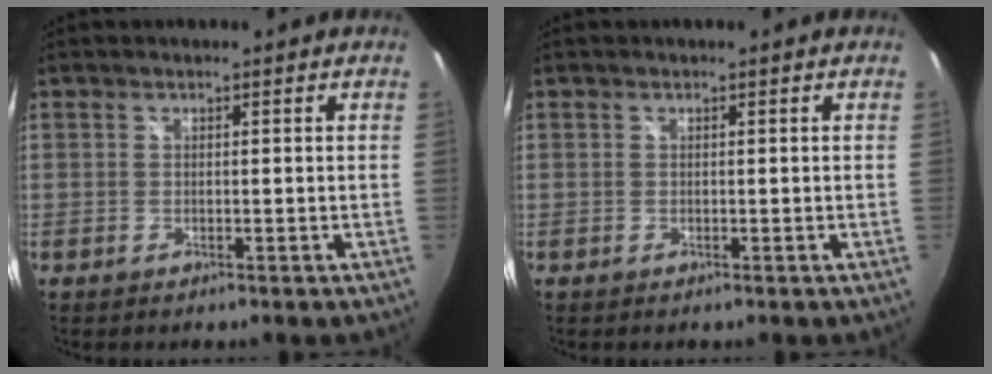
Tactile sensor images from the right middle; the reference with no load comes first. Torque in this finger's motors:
{"motor_torque": [0.06, 0.01, 0.00, 0.01]}